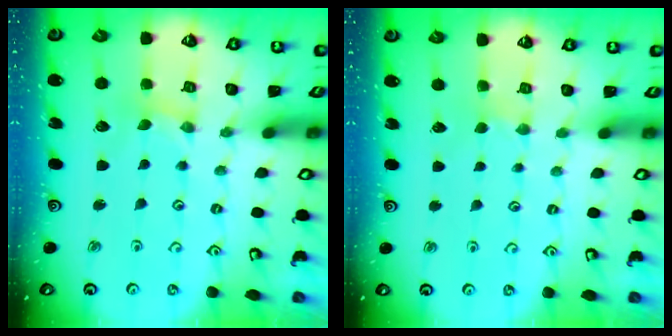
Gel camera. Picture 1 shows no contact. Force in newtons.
{"total": 1.2, "press": 1.1, "slide": 0.3}